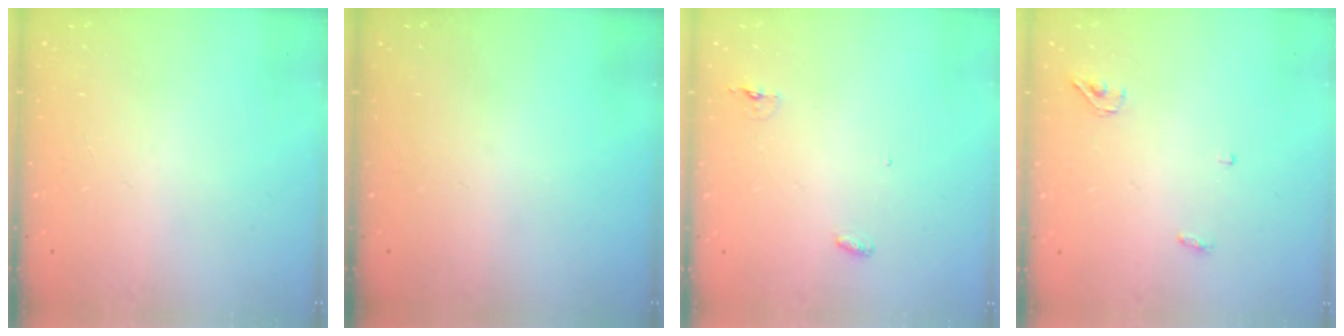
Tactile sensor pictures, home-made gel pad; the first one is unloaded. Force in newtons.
{"total": 0.0}
{"total": 7.4, "press": 4.4, "slide": 6.0}
{"total": 3.4, "press": 3.3, "slide": 1.0}